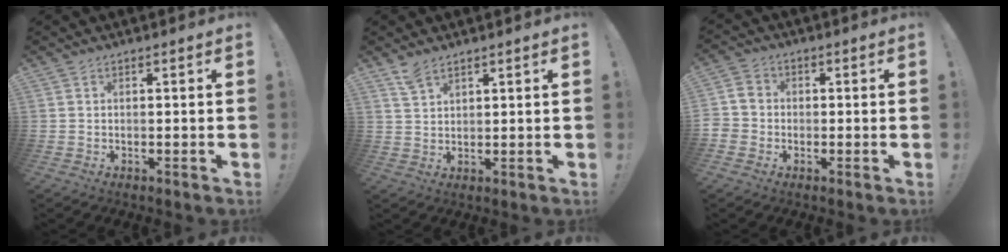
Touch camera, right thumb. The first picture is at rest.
{"total": 4.3, "force": [3.4, 1.7, 2.0], "torque": [-0.032, -0.018, 0.063]}
{"total": 4.5, "force": [-1.5, 4.0, 1.4], "torque": [-0.032, 0.018, -0.027]}